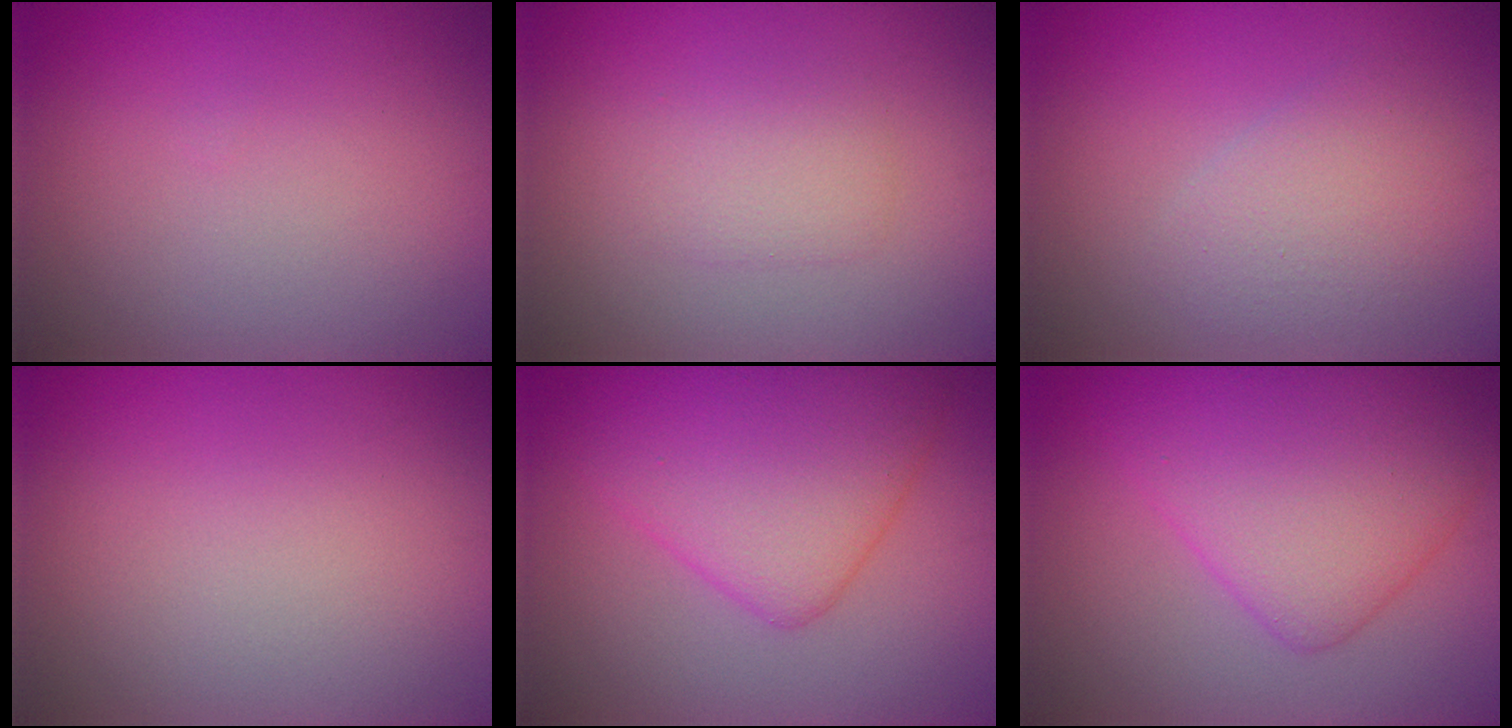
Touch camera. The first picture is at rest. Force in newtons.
{"total": 1.9, "press": 1.9, "slide": 0.0}
{"total": 3.0, "press": 3.0, "slide": 0.2}
{"total": 0.0}
{"total": 7.0, "press": 7.0, "slide": 0.4}
{"total": 7.7, "press": 7.7, "slide": 0.1}